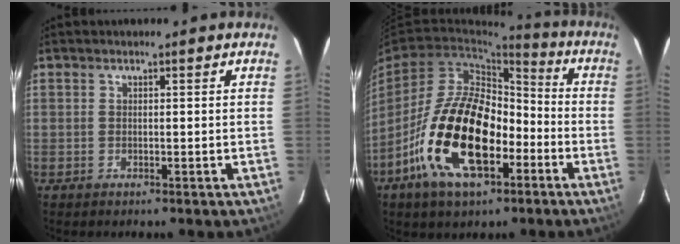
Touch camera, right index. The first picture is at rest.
{"total": 19.3, "force": [-8.1, 9.6, 14.6], "torque": [-0.284, -0.002, -0.138]}